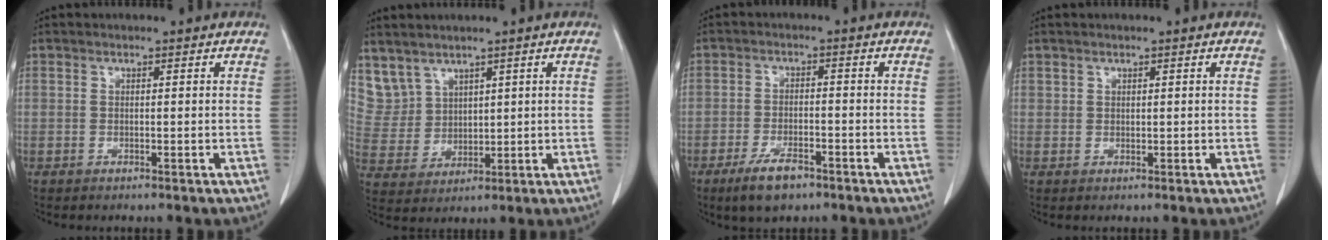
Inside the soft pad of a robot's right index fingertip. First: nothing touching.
{"total": 7.7, "force": [5.6, 5.3, 0.8], "torque": [-0.034, 0.018, 0.138]}
{"total": 5.8, "force": [-3.9, 2.2, 3.8], "torque": [-0.075, -0.004, -0.064]}
{"total": 0.7, "force": [0.5, 0.5, 0.0], "torque": [0.011, 0.000, 0.008]}